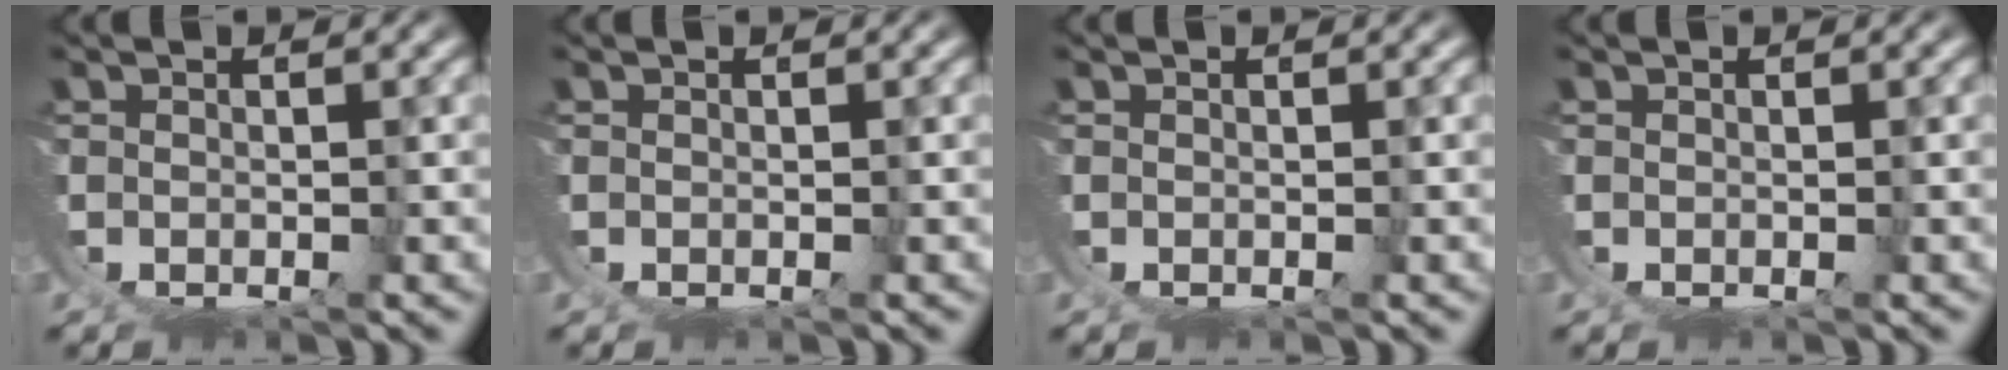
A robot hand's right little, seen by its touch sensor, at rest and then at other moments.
{"total": 0.0}
{"total": 0.0}
{"total": 0.0}